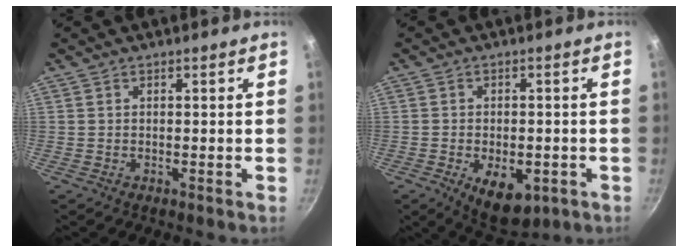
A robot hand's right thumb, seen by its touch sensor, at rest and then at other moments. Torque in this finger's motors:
{"motor_torque": [-0.17, 0.44, 0.09, 0.18, 0.04]}